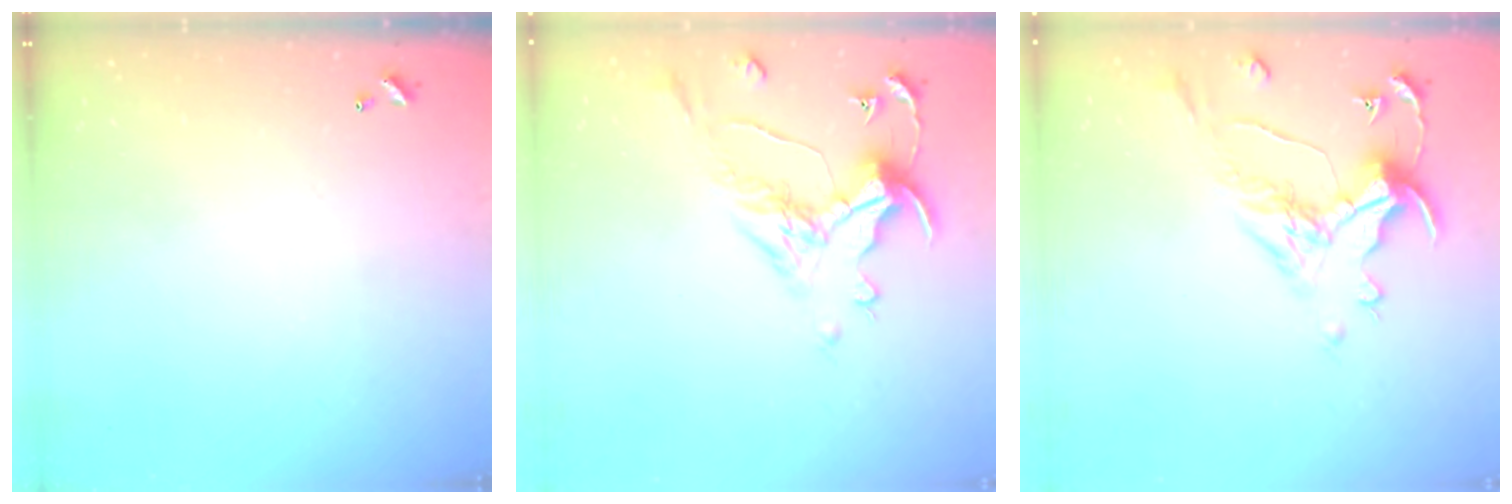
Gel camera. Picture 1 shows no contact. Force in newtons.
{"total": 1.0, "press": 0.2, "slide": 1.0}
{"total": 1.0, "press": 0.2, "slide": 1.0}